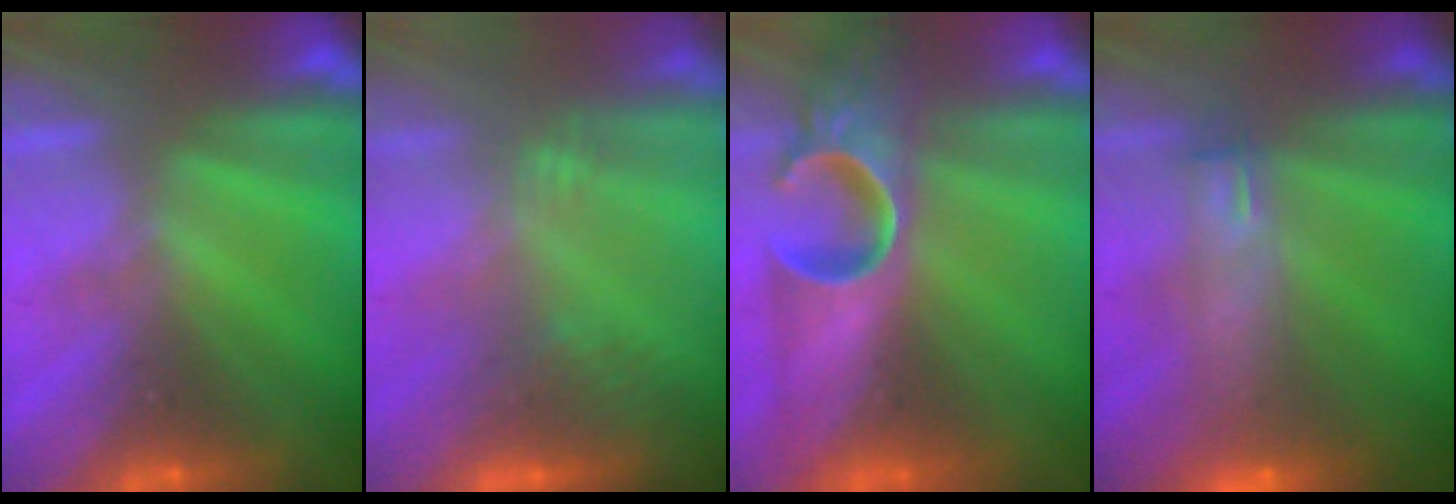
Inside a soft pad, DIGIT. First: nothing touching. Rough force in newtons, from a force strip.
{"total": 2.7}
{"total": 6.4}
{"total": 8.7}